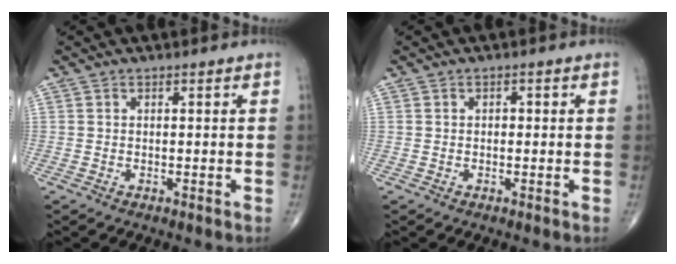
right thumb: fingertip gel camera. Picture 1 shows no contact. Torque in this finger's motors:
{"motor_torque": [-0.29, -0.40, 0.00, -0.10, 0.05]}